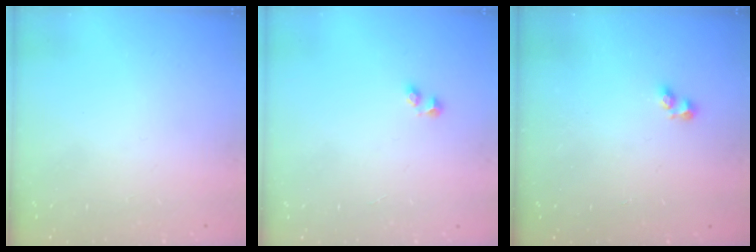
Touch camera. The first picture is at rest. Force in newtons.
{"total": 1.5, "press": 1.2, "slide": 0.8}
{"total": 1.4, "press": 1.2, "slide": 0.7}